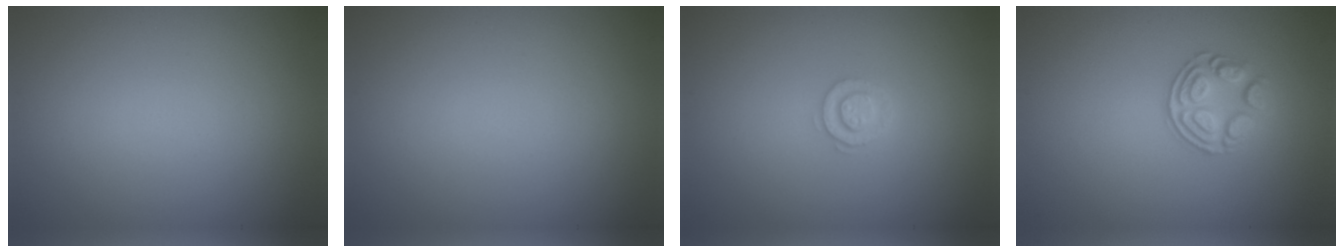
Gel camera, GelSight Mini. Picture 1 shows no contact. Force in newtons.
{"total": 0.0}
{"total": 1.8, "press": 1.8, "slide": 0.4}
{"total": 2.9, "press": 2.5, "slide": 1.4}